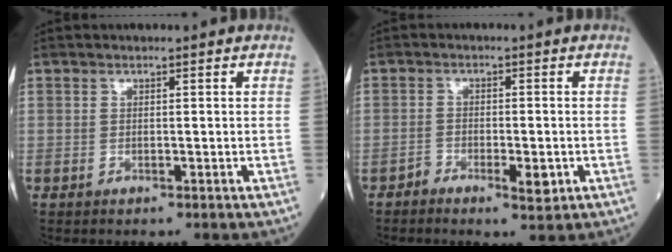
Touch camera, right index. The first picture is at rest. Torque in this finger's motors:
{"motor_torque": [-0.10, 0.13, -0.09, -0.01]}